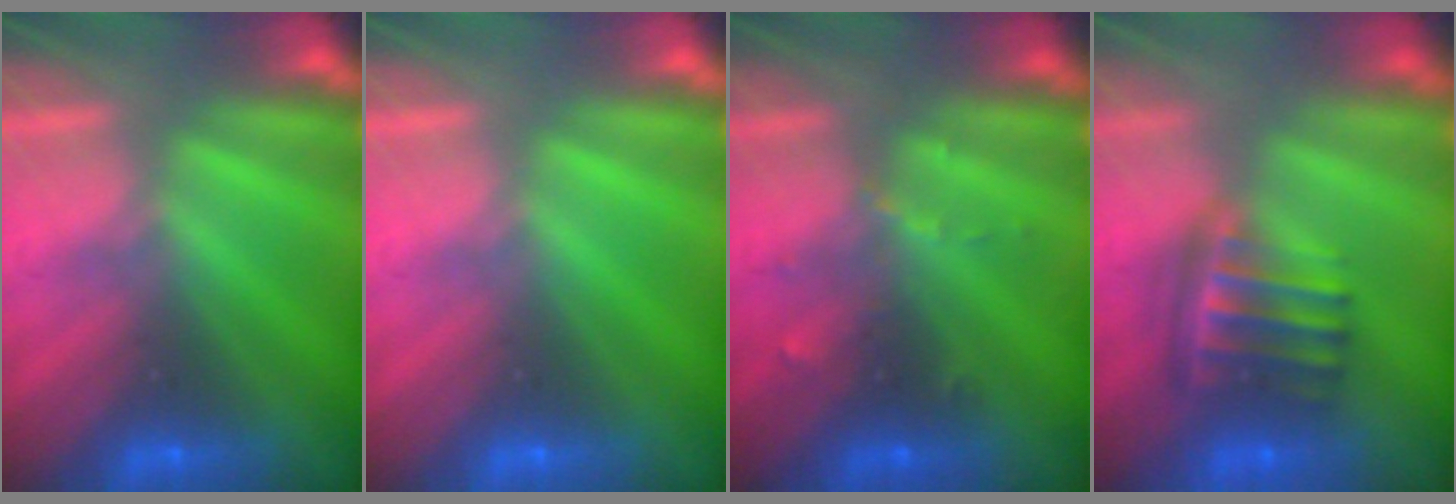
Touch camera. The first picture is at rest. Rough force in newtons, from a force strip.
{"total": 0.0}
{"total": 2.8}
{"total": 6.8}